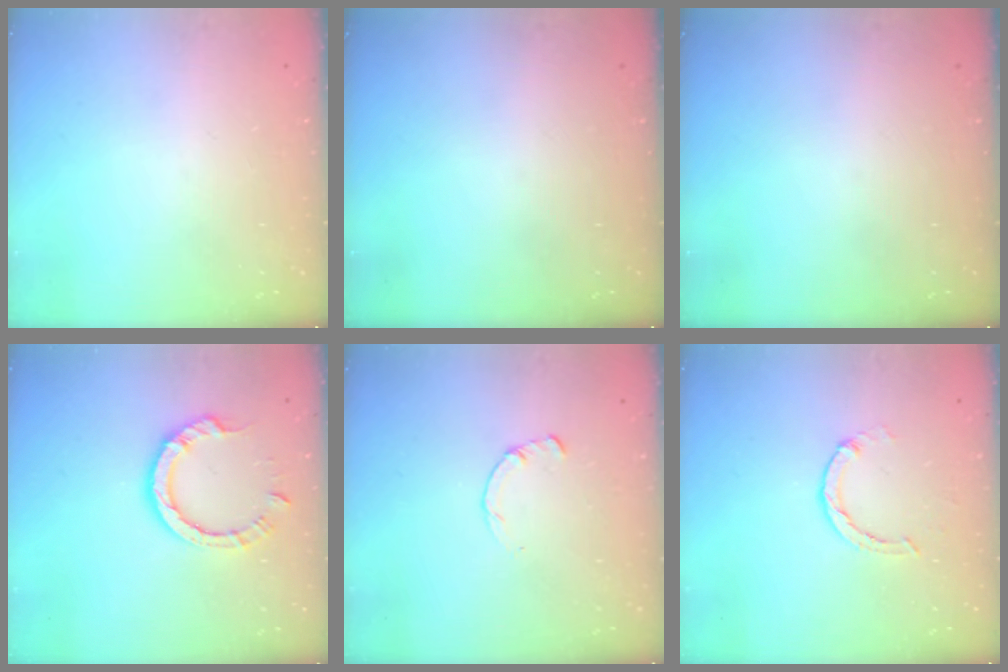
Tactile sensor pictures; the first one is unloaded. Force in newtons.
{"total": 0.0}
{"total": 0.0}
{"total": 8.5, "press": 8.4, "slide": 1.0}
{"total": 2.2, "press": 2.2, "slide": 0.3}
{"total": 1.8, "press": 1.8, "slide": 0.2}